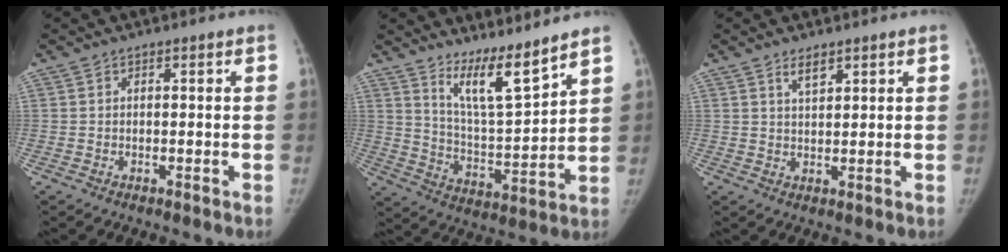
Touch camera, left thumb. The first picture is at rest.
{"total": 10.5, "force": [8.5, 0.9, 6.1], "torque": [-0.100, -0.081, 0.162]}
{"total": 2.6, "force": [1.9, 0.9, 1.6], "torque": [-0.023, -0.013, 0.037]}